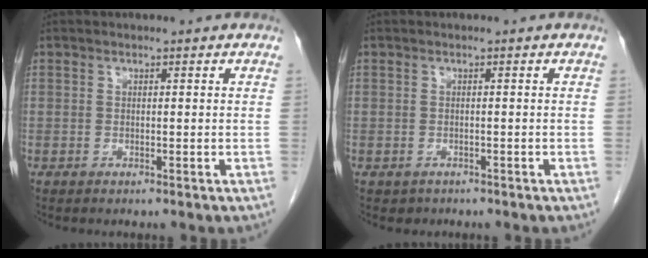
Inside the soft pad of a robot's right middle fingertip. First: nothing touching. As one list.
[{"total": 1.1, "force": [-0.8, 0.8, 0.0], "torque": [-0.010, 0.002, -0.008]}]